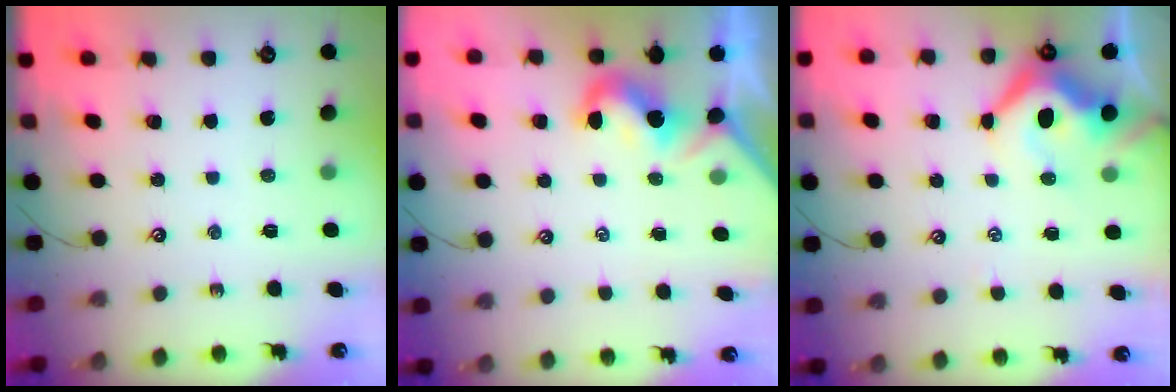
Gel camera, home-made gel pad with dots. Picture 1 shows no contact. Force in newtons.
{"total": 2.0, "press": 1.9, "slide": 0.6}
{"total": 7.4, "press": 7.2, "slide": 1.5}